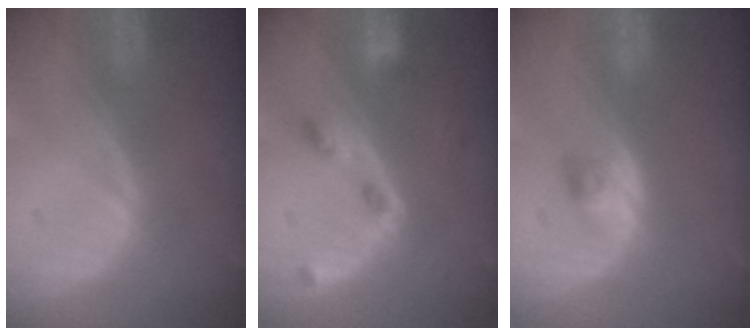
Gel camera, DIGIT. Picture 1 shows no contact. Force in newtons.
{"total": 4.0, "press": 4.0, "slide": 0.4}
{"total": 2.4, "press": 2.3, "slide": 0.8}